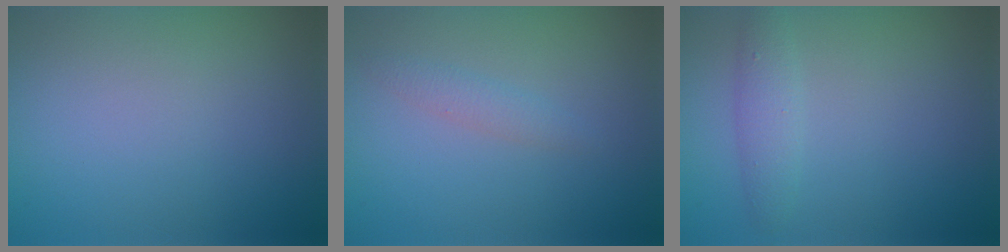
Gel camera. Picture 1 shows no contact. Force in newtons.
{"total": 1.3, "press": 1.3, "slide": 0.0}
{"total": 1.9, "press": 1.9, "slide": 0.1}